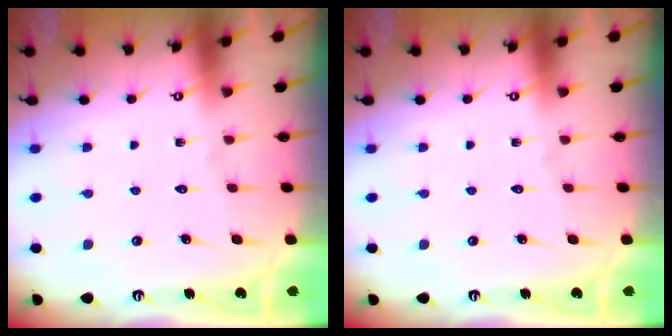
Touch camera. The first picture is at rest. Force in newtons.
{"total": 0.0}